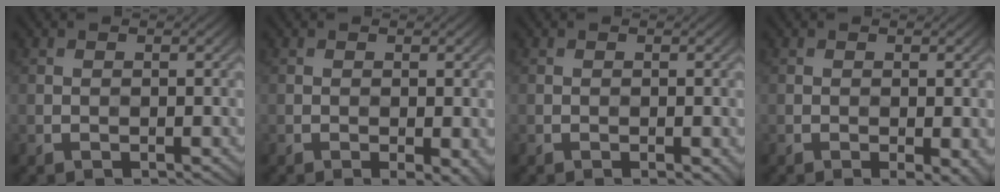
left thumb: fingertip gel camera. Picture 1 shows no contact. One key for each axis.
{"total": 2.0, "fx": -0.6, "fy": 0.5, "fz": 1.9, "tx": -0.028, "ty": -0.005, "tz": -0.006}
{"total": 0.9, "fx": -0.2, "fy": 0.1, "fz": 0.8, "tx": -0.015, "ty": -0.003, "tz": -0.003}
{"total": 2.1, "fx": -0.6, "fy": 0.4, "fz": 1.9, "tx": -0.028, "ty": -0.006, "tz": -0.006}